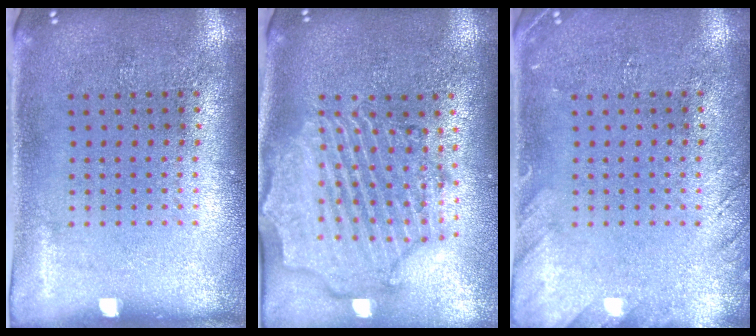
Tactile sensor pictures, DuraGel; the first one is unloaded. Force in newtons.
{"total": 2.8, "press": 2.5, "slide": 1.3}
{"total": 1.6, "press": 1.6, "slide": 0.2}